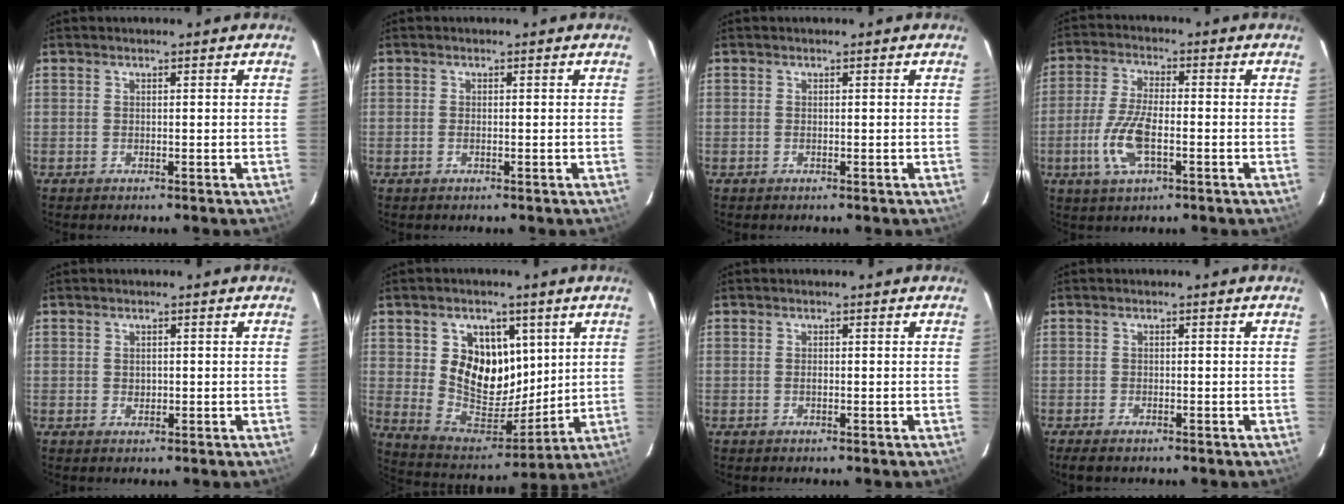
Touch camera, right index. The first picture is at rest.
{"total": 0.7, "force": [-0.3, 0.3, 0.6], "torque": [-0.014, 0.000, -0.006]}
{"total": 0.0}
{"total": 9.3, "force": [-2.9, 3.4, 8.1], "torque": [-0.177, -0.003, -0.058]}
{"total": 1.1, "force": [0.0, 1.0, 0.4], "torque": [-0.003, 0.001, 0.002]}
{"total": 14.8, "force": [4.4, 11.0, 8.9], "torque": [-0.174, -0.002, 0.096]}
{"total": 0.6, "force": [-0.2, 0.4, 0.4], "torque": [-0.007, -0.001, -0.003]}
{"total": 3.1, "force": [-2.4, 1.1, 1.7], "torque": [-0.040, -0.011, -0.043]}